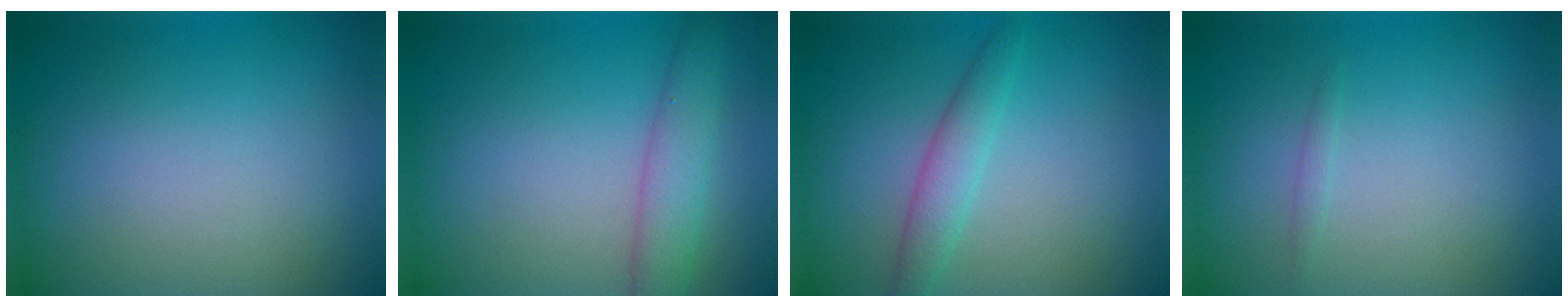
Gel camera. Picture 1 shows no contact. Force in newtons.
{"total": 3.1, "press": 3.1, "slide": 0.1}
{"total": 2.5, "press": 2.5, "slide": 0.0}
{"total": 0.5, "press": 0.5, "slide": 0.0}